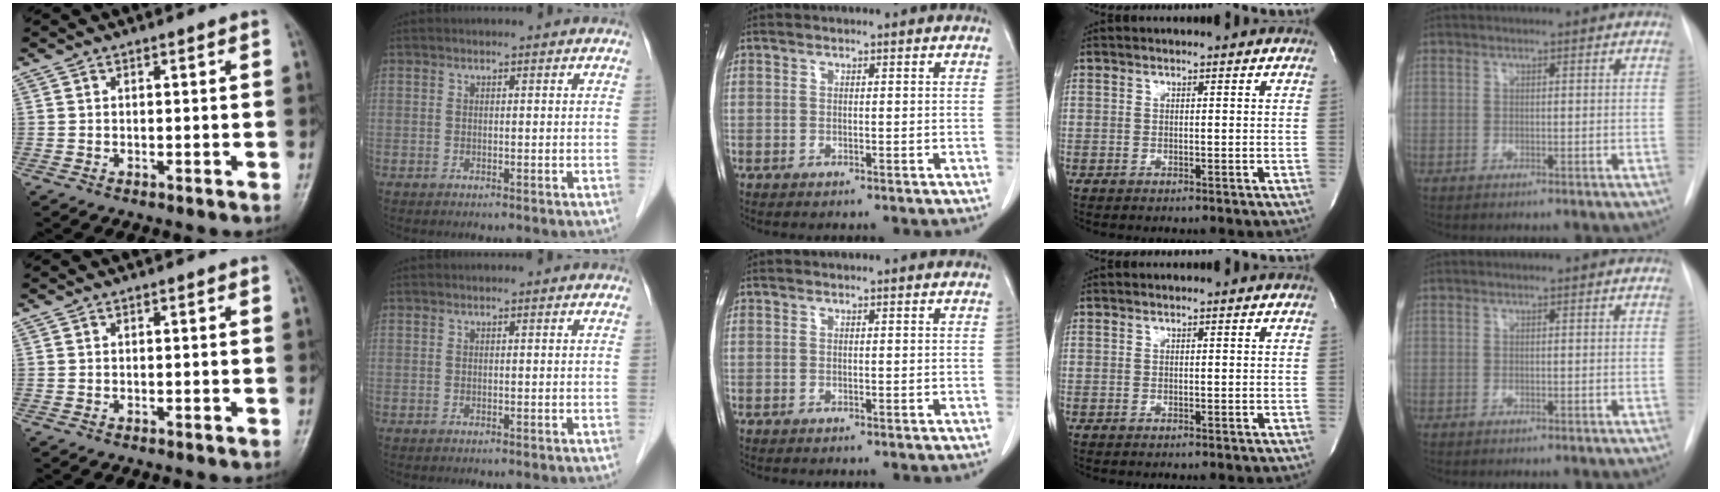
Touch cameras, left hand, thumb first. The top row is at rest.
{}